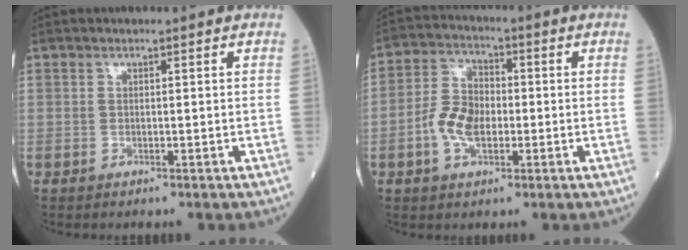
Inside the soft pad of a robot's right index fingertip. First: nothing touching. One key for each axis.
{"total": 7.3, "fx": -1.7, "fy": 4.3, "fz": 5.6, "tx": -0.124, "ty": 0.012, "tz": -0.036}